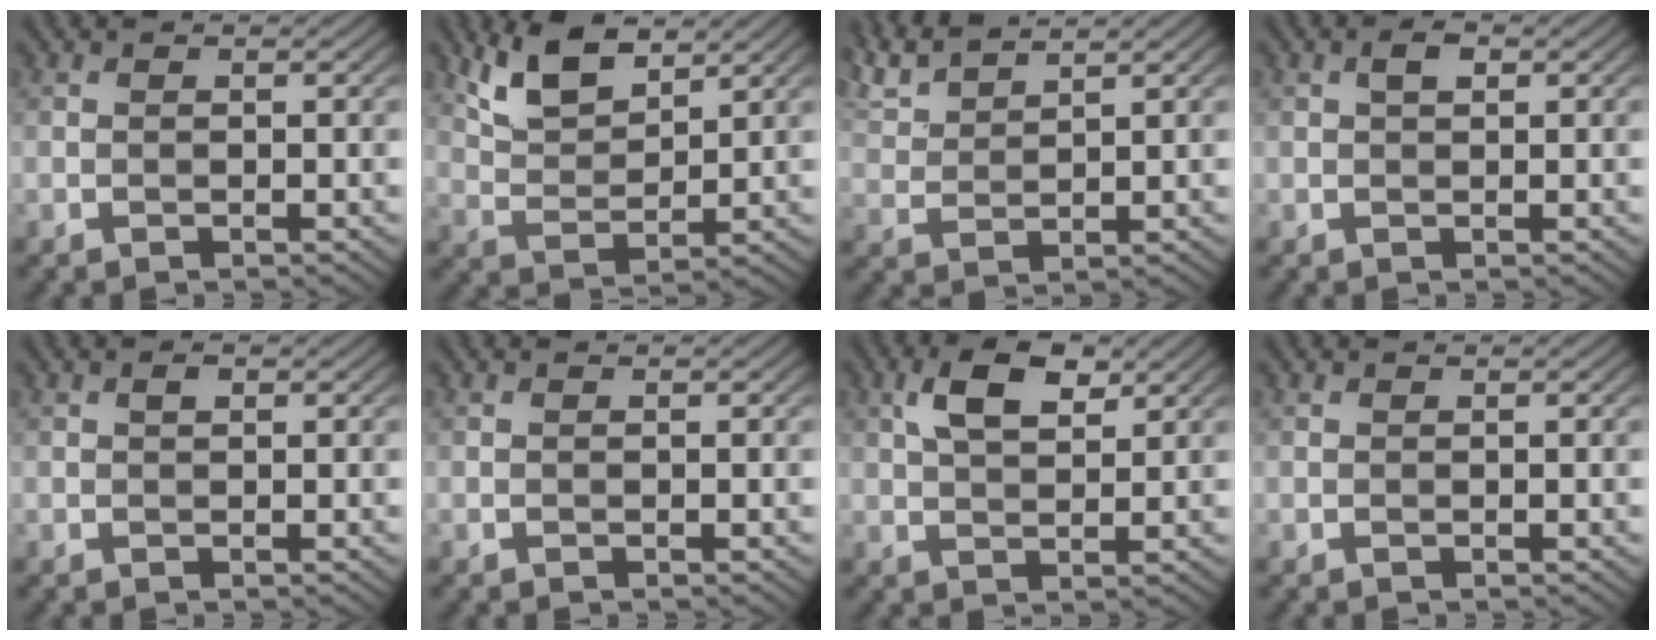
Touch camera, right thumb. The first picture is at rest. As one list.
[{"total": 6.8, "force": [4.7, 2.7, 4.0], "torque": [-0.094, 0.001, 0.099]}, {"total": 5.2, "force": [4.6, 0.9, 2.3], "torque": [-0.065, 0.012, 0.099]}, {"total": 1.6, "force": [0.5, 0.8, 1.2], "torque": [-0.022, 0.004, 0.008]}, {"total": 0.7, "force": [0.3, 0.3, 0.5], "torque": [-0.010, 0.001, 0.004]}, {"total": 0.0}, {"total": 5.7, "force": [2.6, 2.8, 4.3], "torque": [-0.087, 0.005, 0.046]}, {"total": 0.0}]